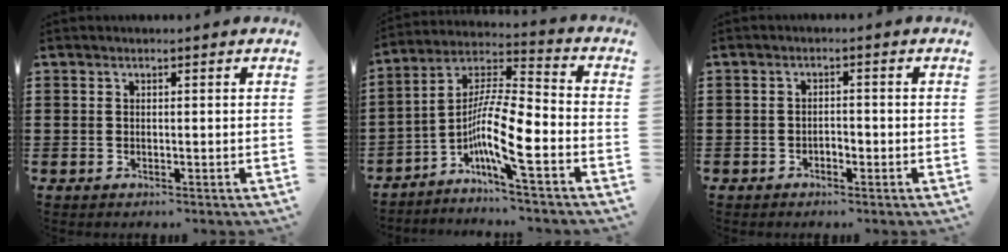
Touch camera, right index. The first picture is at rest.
{"total": 11.0, "force": [-4.8, 1.8, 9.8], "torque": [-0.209, -0.020, -0.095]}
{"total": 1.4, "force": [-1.0, 0.7, 0.6], "torque": [-0.016, -0.001, -0.021]}